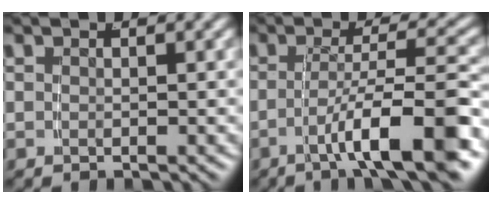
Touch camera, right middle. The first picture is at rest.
{"total": 8.1, "force": [-3.9, 0.9, 7.0], "torque": [-0.097, 0.004, -0.059]}